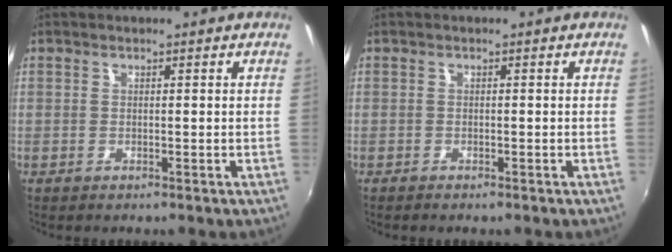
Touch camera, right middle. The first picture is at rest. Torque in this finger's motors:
{"motor_torque": [-0.36, 0.05, -0.04, 0.00]}